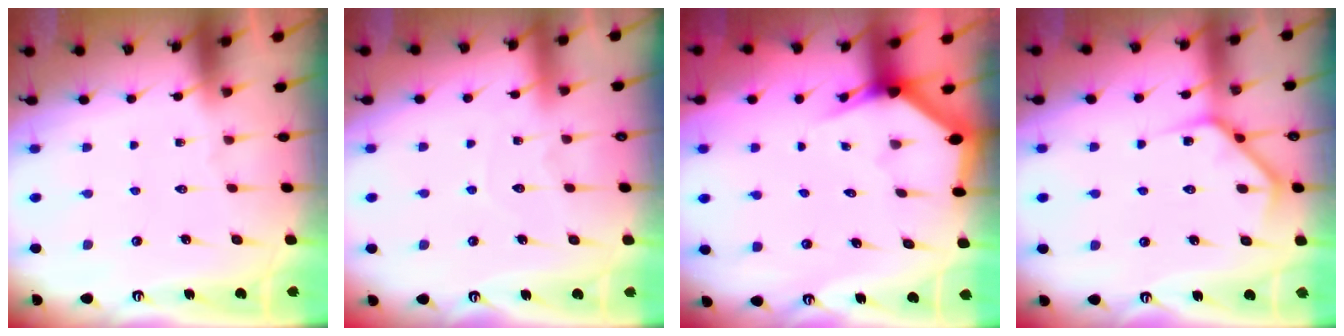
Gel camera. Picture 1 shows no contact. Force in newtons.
{"total": 5.4, "press": 5.4, "slide": 0.5}
{"total": 2.9, "press": 2.9, "slide": 0.0}
{"total": 7.4, "press": 7.3, "slide": 0.8}